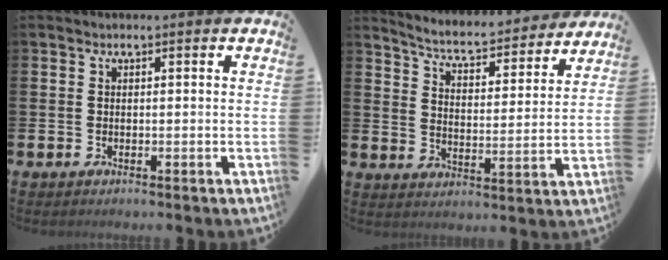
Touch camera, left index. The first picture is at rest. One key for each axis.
{"total": 5.9, "fx": 5.6, "fy": 0.9, "fz": 1.5, "tx": -0.057, "ty": -0.044, "tz": 0.091}